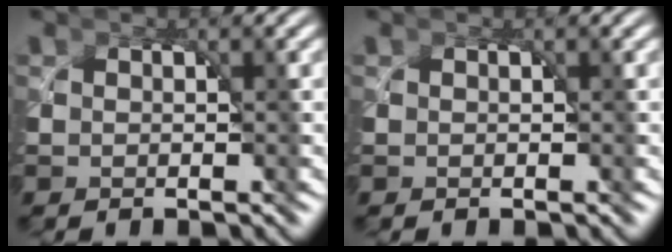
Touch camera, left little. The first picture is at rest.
{"total": 0.0}